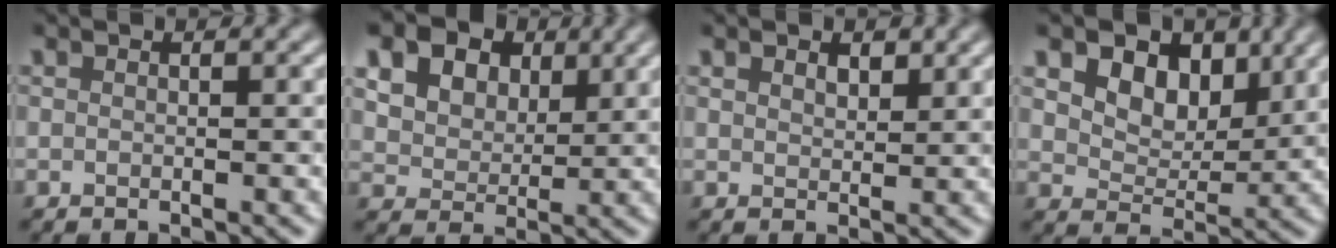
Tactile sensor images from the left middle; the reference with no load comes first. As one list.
[{"total": 16.0, "force": [8.0, 11.2, 8.0], "torque": [-0.184, 0.038, 0.141]}, {"total": 1.5, "force": [1.1, 0.8, 0.7], "torque": [-0.014, -0.002, 0.022]}, {"total": 6.8, "force": [3.4, 4.4, 3.9], "torque": [-0.071, -0.009, 0.055]}]